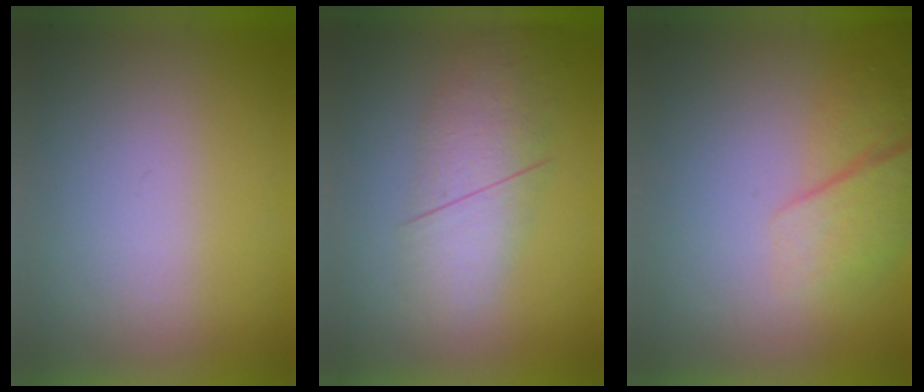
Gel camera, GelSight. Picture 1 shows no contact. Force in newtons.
{"total": 2.8}
{"total": 2.6}